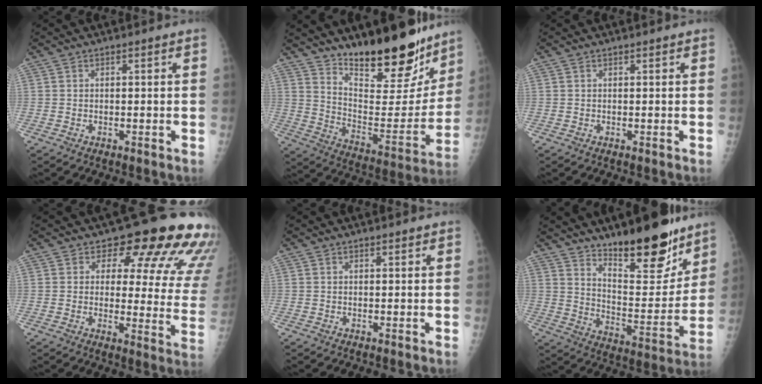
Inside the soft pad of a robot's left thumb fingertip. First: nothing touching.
{"total": 23.4, "force": [17.6, 8.0, 13.2], "torque": [-0.153, -0.113, 0.276]}
{"total": 0.0}
{"total": 18.1, "force": [12.6, 7.5, 10.6], "torque": [-0.072, -0.069, 0.128]}
{"total": 0.5, "force": [0.4, 0.2, 0.2], "torque": [-0.005, -0.002, 0.005]}
{"total": 18.5, "force": [13.6, 5.8, 11.1], "torque": [-0.121, -0.110, 0.221]}